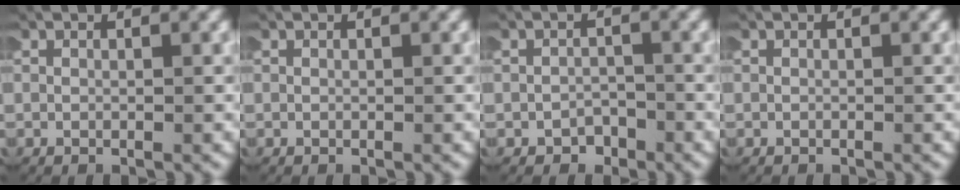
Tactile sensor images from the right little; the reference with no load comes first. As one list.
[{"total": 0.0}, {"total": 1.8, "force": [-1.5, 0.8, -0.5], "torque": [0.007, -0.005, -0.027]}, {"total": 0.0}]